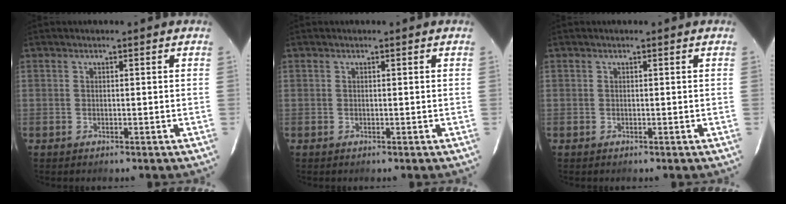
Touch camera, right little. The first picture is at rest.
{"total": 0.0}
{"total": 0.0}